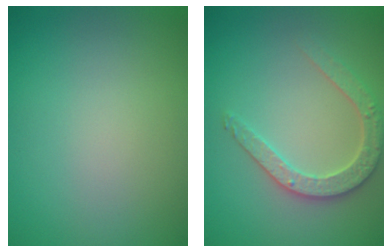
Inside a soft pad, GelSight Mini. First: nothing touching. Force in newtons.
{"total": 3.2, "press": 3.0, "slide": 1.0}